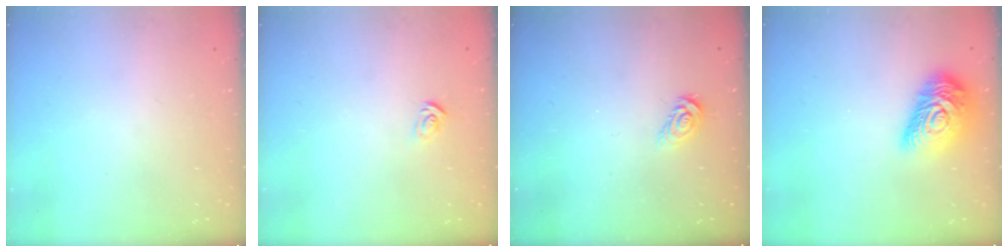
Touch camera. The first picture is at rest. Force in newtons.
{"total": 2.7, "press": 2.7, "slide": 0.3}
{"total": 3.8, "press": 3.8, "slide": 0.4}
{"total": 16.1, "press": 16.1, "slide": 0.9}